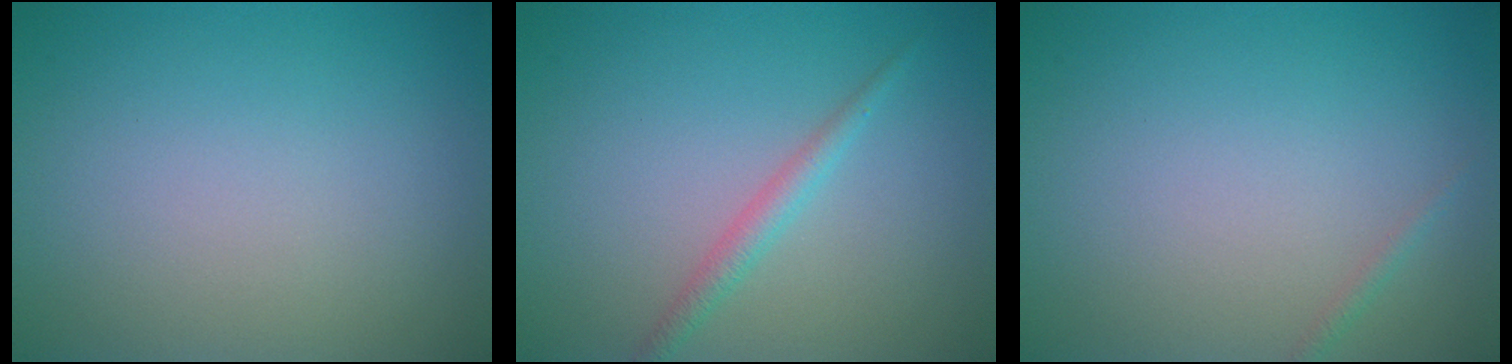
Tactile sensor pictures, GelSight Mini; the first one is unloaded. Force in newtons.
{"total": 1.6, "press": 1.6, "slide": 0.1}
{"total": 0.6, "press": 0.6, "slide": 0.0}